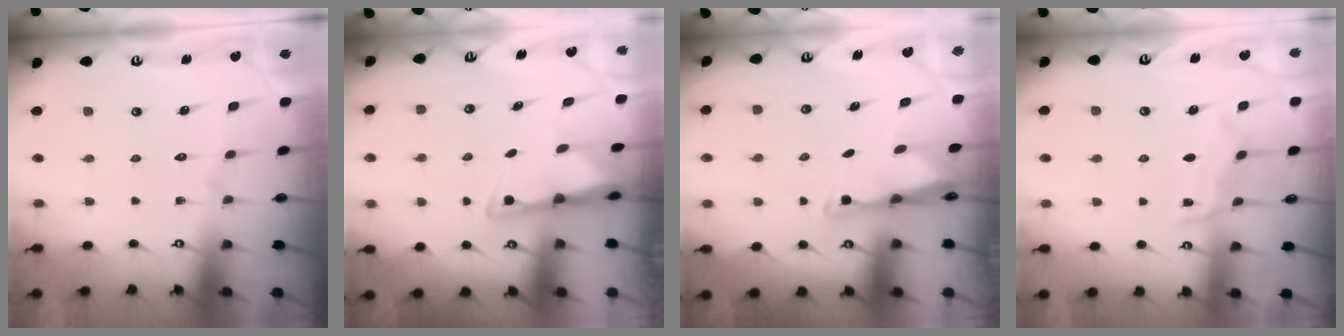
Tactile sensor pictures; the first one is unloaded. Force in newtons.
{"total": 2.8, "press": 2.7, "slide": 0.6}
{"total": 2.9, "press": 2.9, "slide": 0.4}
{"total": 7.4, "press": 7.4, "slide": 0.7}